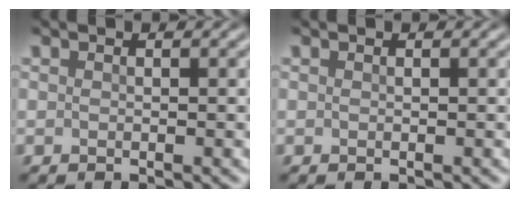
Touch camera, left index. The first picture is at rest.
{"total": 0.0}